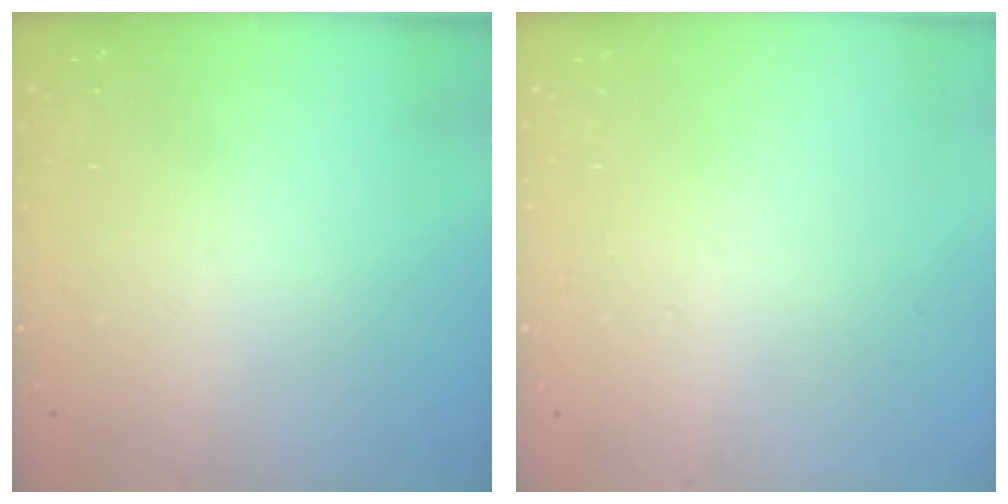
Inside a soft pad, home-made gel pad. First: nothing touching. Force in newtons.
{"total": 0.0}